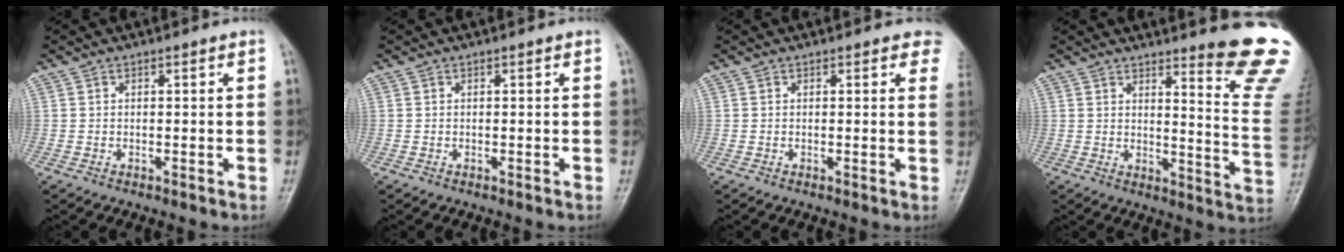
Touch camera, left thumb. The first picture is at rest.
{"total": 0.0}
{"total": 3.6, "force": [2.8, 1.6, 1.5], "torque": [0.014, -0.008, 0.013]}
{"total": 15.2, "force": [12.3, 0.9, 8.8], "torque": [-0.088, -0.139, 0.141]}